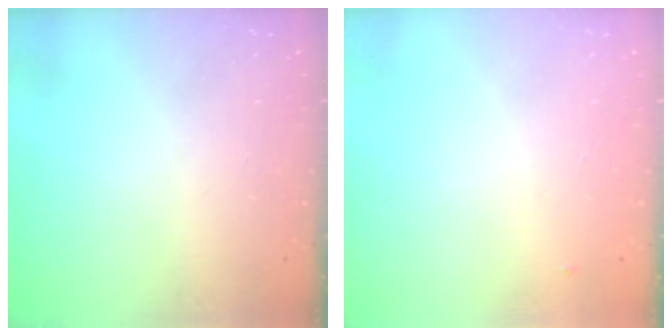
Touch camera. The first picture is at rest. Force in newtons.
{"total": 2.8, "press": 2.8, "slide": 0.4}